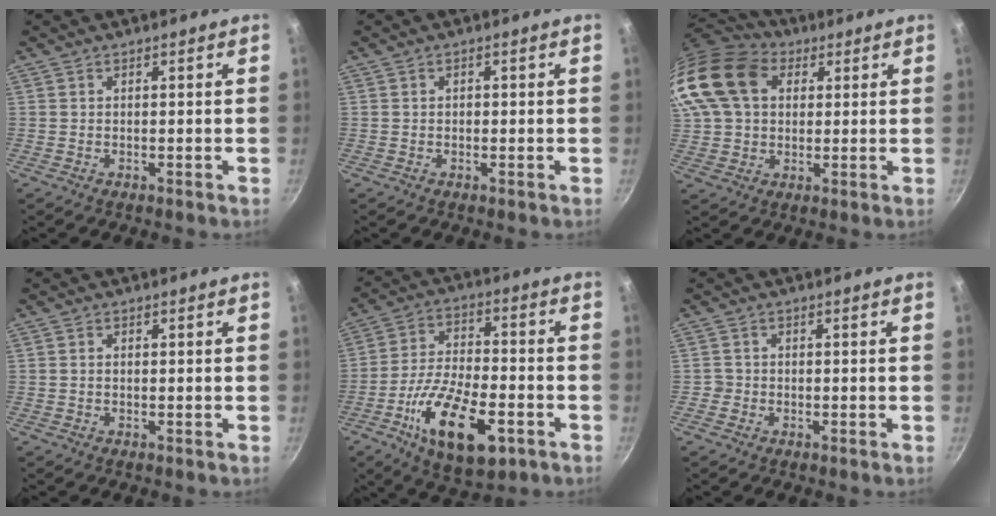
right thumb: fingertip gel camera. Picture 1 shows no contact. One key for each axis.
{"total": 0.6, "fx": -0.1, "fy": 0.6, "fz": 0.3, "tx": -0.002, "ty": 0.004, "tz": 0.000}
{"total": 20.5, "fx": 6.2, "fy": 15.0, "fz": 12.5, "tx": -0.273, "ty": 0.027, "tz": 0.101}
{"total": 0.7, "fx": 0.0, "fy": 0.5, "fz": 0.4, "tx": -0.008, "ty": 0.003, "tz": -0.001}
{"total": 18.1, "fx": -7.4, "fy": 7.9, "fz": 14.5, "tx": -0.247, "ty": 0.025, "tz": -0.128}
{"total": 1.3, "fx": -0.6, "fy": 1.2, "fz": 0.1, "tx": 0.005, "ty": 0.009, "tz": -0.011}